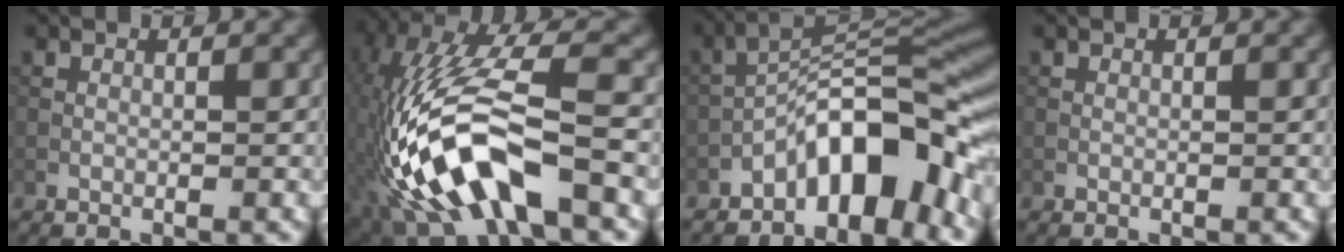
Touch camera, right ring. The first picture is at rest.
{"total": 13.7, "force": [-4.9, 5.3, 11.7], "torque": [-0.235, 0.009, -0.086]}
{"total": 8.9, "force": [-5.0, 3.2, 6.7], "torque": [-0.077, 0.026, -0.092]}
{"total": 0.0}